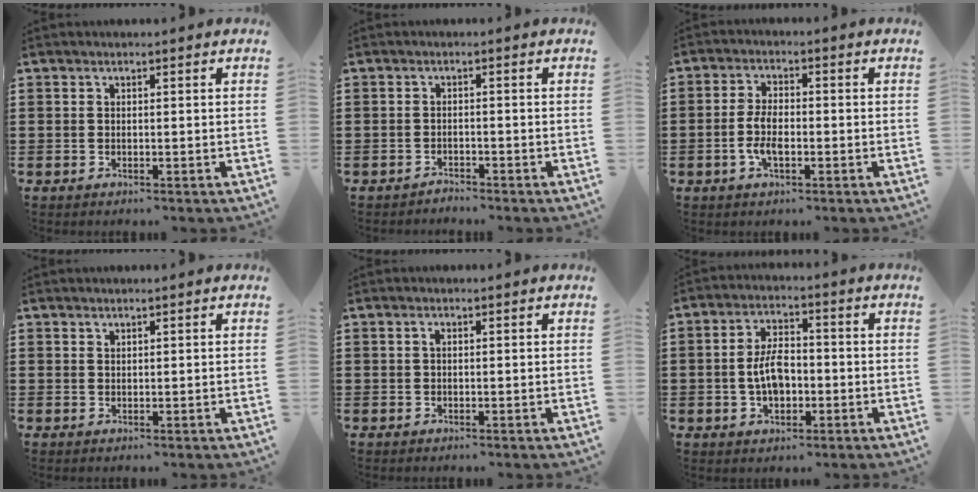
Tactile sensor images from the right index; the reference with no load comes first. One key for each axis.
{"total": 1.4, "fx": -1.4, "fy": 0.1, "fz": 0.0, "tx": -0.004, "ty": 0.004, "tz": -0.031}
{"total": 4.8, "fx": -1.2, "fy": 2.2, "fz": 4.1, "tx": -0.094, "ty": -0.001, "tz": -0.027}
{"total": 0.7, "fx": 0.6, "fy": 0.3, "fz": 0.0, "tx": -0.002, "ty": 0.001, "tz": 0.012}
{"total": 0.7, "fx": 0.1, "fy": 0.3, "fz": 0.6, "tx": -0.012, "ty": 0.001, "tz": 0.002}
{"total": 6.0, "fx": -1.0, "fy": 3.3, "fz": 4.9, "tx": -0.094, "ty": 0.002, "tz": -0.023}